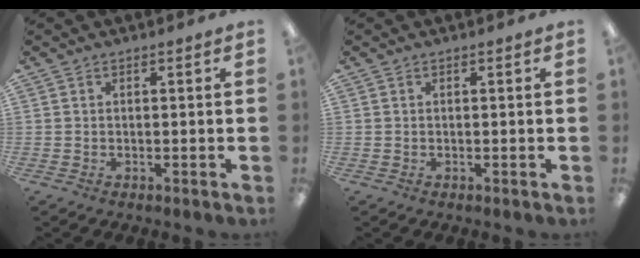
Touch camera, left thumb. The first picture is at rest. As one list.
[{"total": 0.0}]